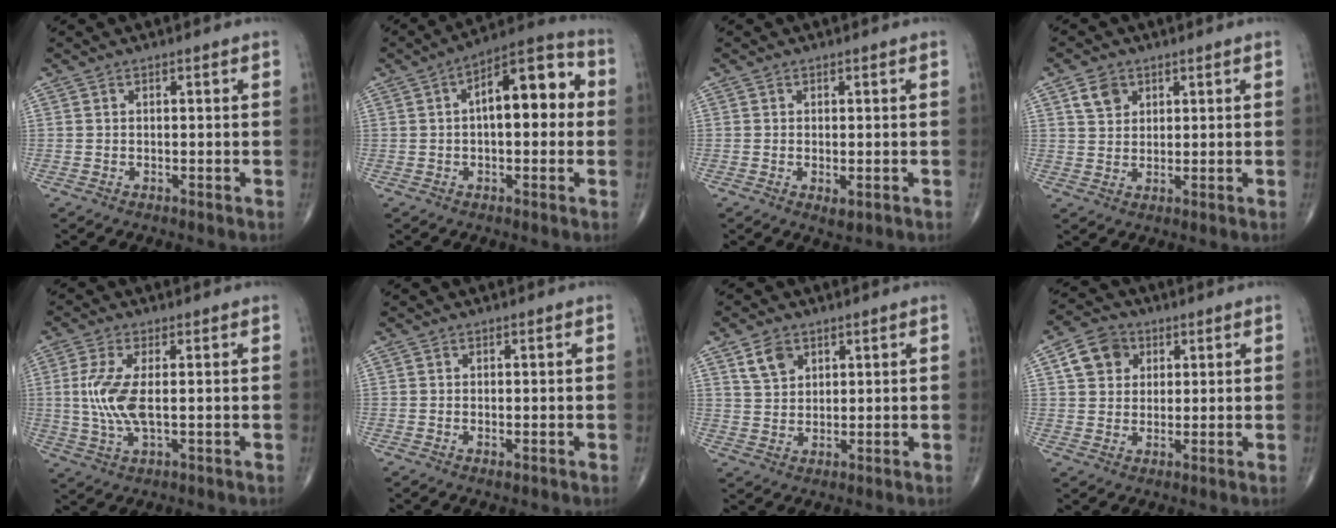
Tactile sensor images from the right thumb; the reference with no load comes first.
{"total": 13.6, "force": [1.7, 6.1, 12.0], "torque": [-0.153, 0.038, 0.015]}
{"total": 1.9, "force": [-0.4, 0.9, 1.6], "torque": [-0.027, -0.005, -0.004]}
{"total": 4.4, "force": [2.2, 3.3, 1.9], "torque": [-0.019, -0.009, 0.042]}
{"total": 8.0, "force": [0.4, 2.9, 7.5], "torque": [-0.184, -0.007, 0.009]}
{"total": 0.8, "force": [-0.2, 0.4, 0.7], "torque": [-0.013, -0.003, -0.003]}
{"total": 5.0, "force": [2.8, 3.4, 2.5], "torque": [-0.031, -0.014, 0.056]}
{"total": 7.4, "force": [2.6, 6.1, 3.3], "torque": [-0.035, 0.000, 0.041]}